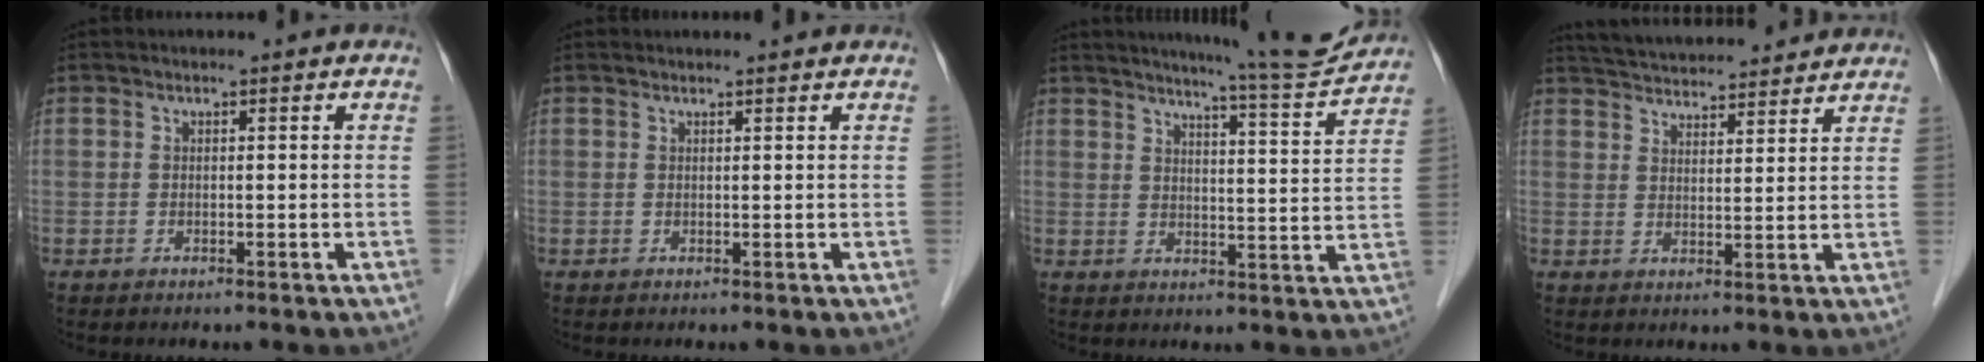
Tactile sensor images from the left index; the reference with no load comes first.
{"total": 1.7, "force": [1.7, 0.0, 0.3], "torque": [-0.008, 0.011, 0.023]}
{"total": 10.6, "force": [10.1, -0.9, 3.1], "torque": [-0.050, -0.024, 0.129]}
{"total": 15.0, "force": [14.2, 2.3, 4.5], "torque": [-0.072, 0.034, 0.207]}